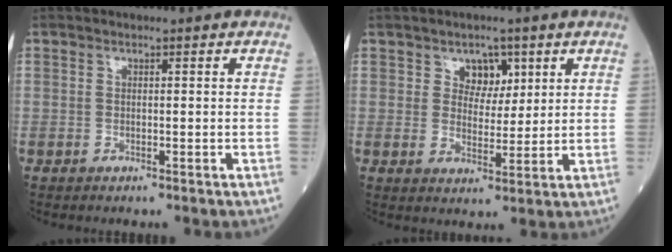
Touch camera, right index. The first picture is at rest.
{"total": 4.2, "force": [2.2, 3.0, 2.0], "torque": [-0.022, 0.004, 0.036]}